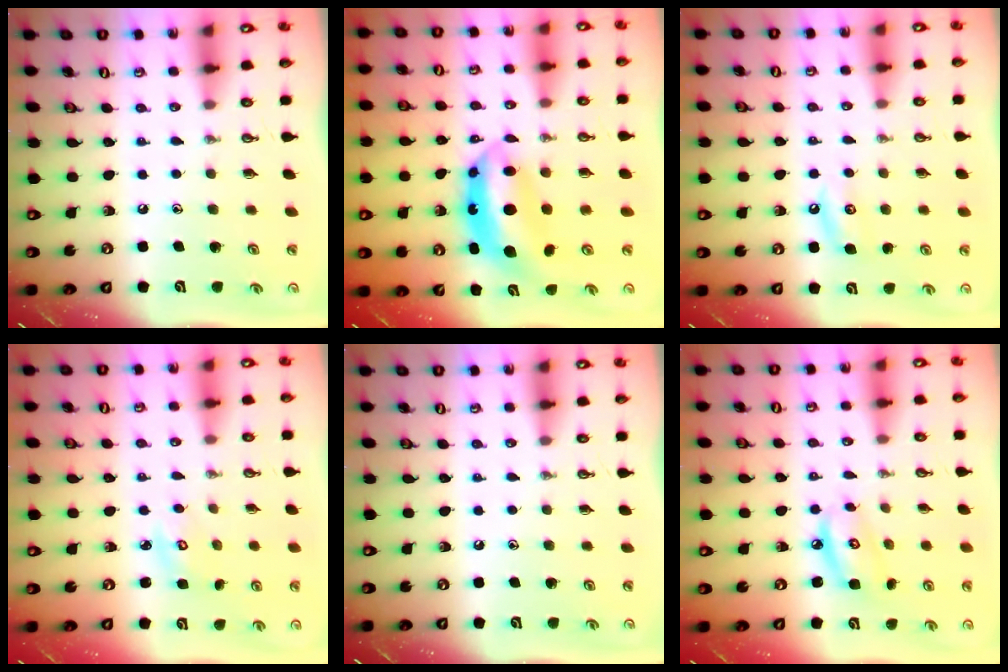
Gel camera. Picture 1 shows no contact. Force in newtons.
{"total": 9.1, "press": 9.0, "slide": 1.3}
{"total": 4.8, "press": 4.8, "slide": 0.2}
{"total": 2.7, "press": 2.7, "slide": 0.0}
{"total": 0.0}
{"total": 6.4, "press": 6.4, "slide": 0.5}